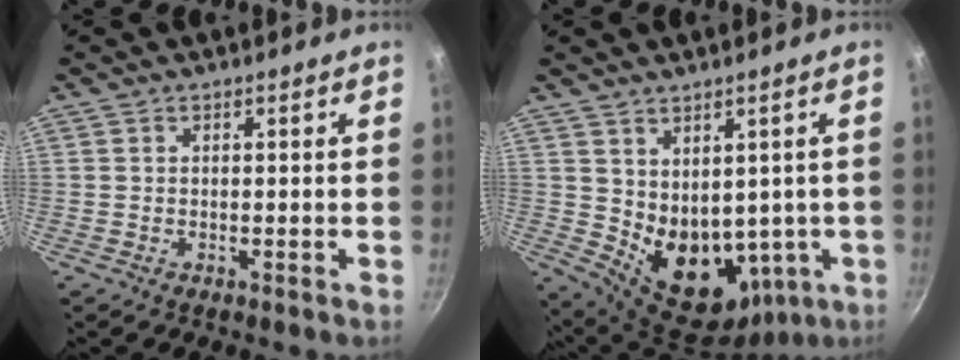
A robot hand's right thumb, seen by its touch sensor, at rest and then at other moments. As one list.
[{"total": 13.2, "force": [1.6, 9.6, 9.0], "torque": [-0.117, -0.028, 0.063]}]